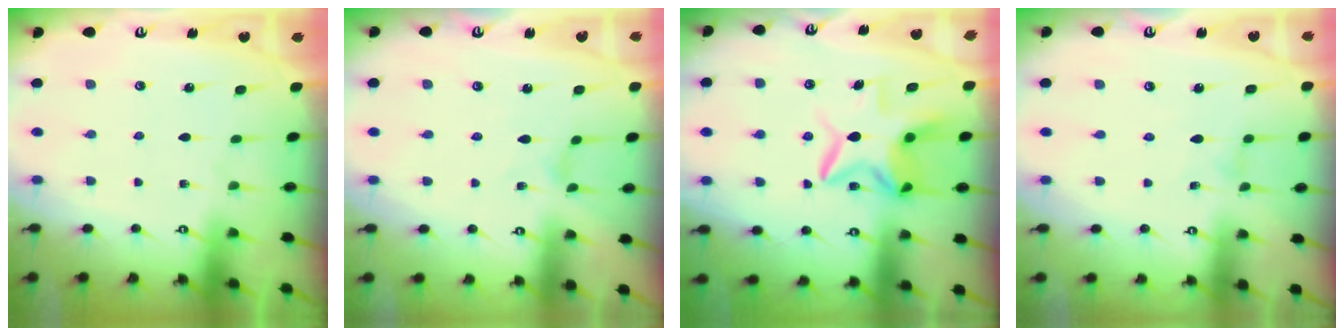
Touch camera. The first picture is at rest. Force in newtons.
{"total": 0.0}
{"total": 9.8, "press": 9.7, "slide": 1.6}
{"total": 0.0}